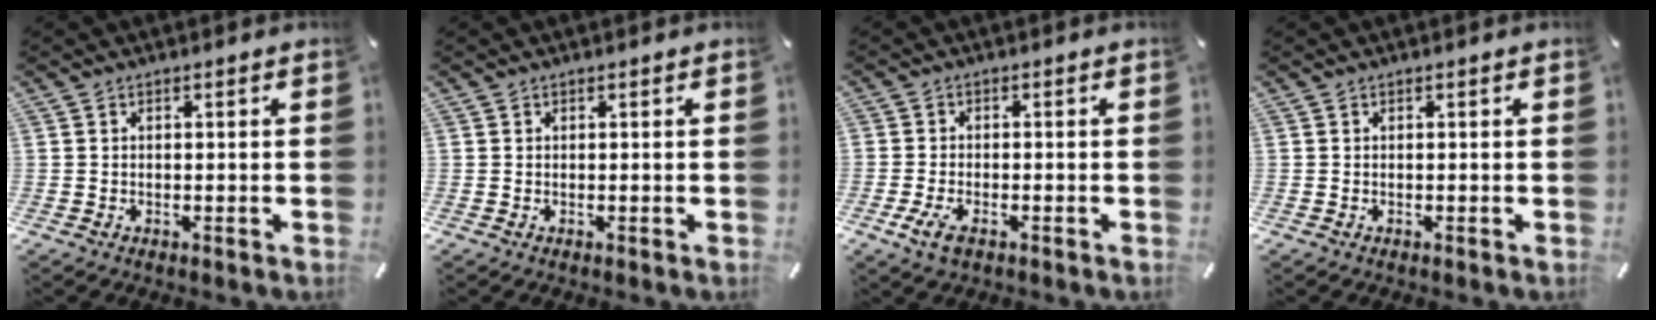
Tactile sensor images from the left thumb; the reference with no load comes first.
{"total": 0.0}
{"total": 3.9, "force": [-2.0, 2.2, 2.6], "torque": [-0.068, 0.000, -0.041]}
{"total": 0.0}